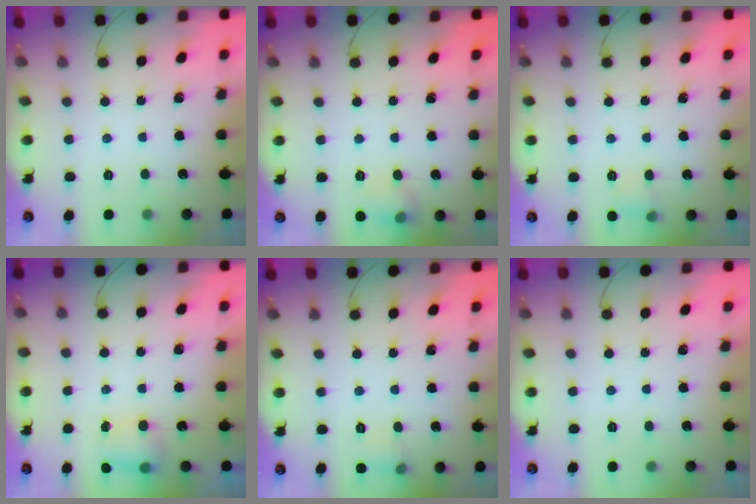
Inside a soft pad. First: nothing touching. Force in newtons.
{"total": 6.5, "press": 6.4, "slide": 1.4}
{"total": 4.5, "press": 4.3, "slide": 1.3}
{"total": 4.8, "press": 4.7, "slide": 0.8}
{"total": 5.7, "press": 5.2, "slide": 2.2}
{"total": 0.0}